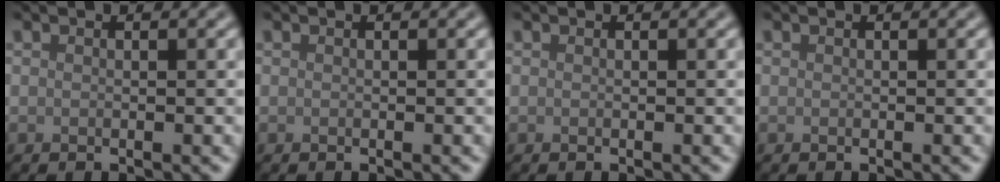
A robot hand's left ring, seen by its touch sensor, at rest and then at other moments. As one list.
[{"total": 0.0}, {"total": 0.0}, {"total": 0.0}]